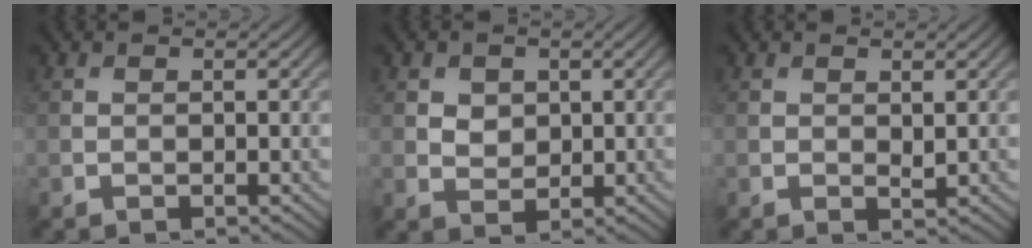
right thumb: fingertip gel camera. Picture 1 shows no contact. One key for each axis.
{"total": 2.5, "fx": 0.9, "fy": 2.0, "fz": 1.2, "tx": -0.030, "ty": -0.004, "tz": 0.011}
{"total": 0.8, "fx": 0.4, "fy": 0.4, "fz": 0.7, "tx": -0.011, "ty": -0.005, "tz": 0.006}